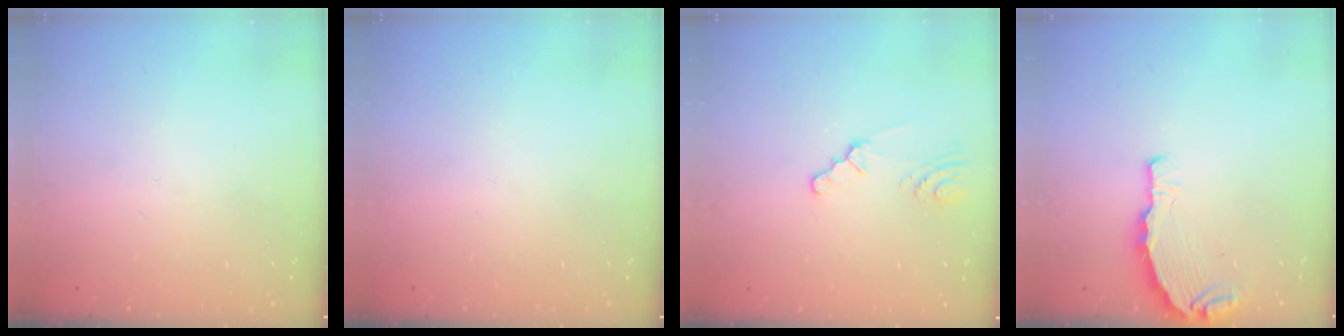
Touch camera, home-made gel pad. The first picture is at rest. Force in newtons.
{"total": 0.0}
{"total": 2.3, "press": 2.3, "slide": 0.4}
{"total": 4.4, "press": 4.4, "slide": 0.4}